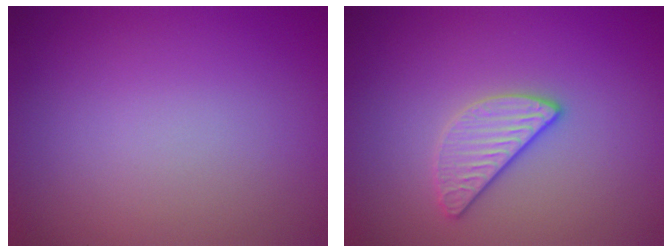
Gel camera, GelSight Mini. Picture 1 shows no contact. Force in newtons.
{"total": 2.5, "press": 2.4, "slide": 0.8}